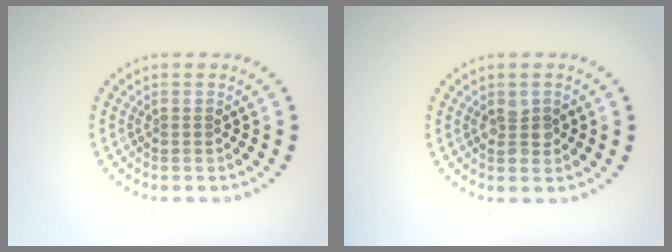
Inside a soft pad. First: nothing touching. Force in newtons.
{"total": 2.0, "press": 1.9, "slide": 0.3}